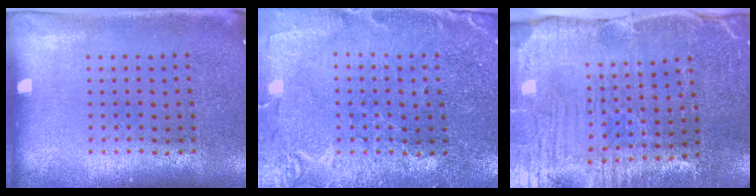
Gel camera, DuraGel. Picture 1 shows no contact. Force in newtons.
{"total": 0.5, "press": 0.5, "slide": 0.2}
{"total": 3.9, "press": 3.8, "slide": 0.5}